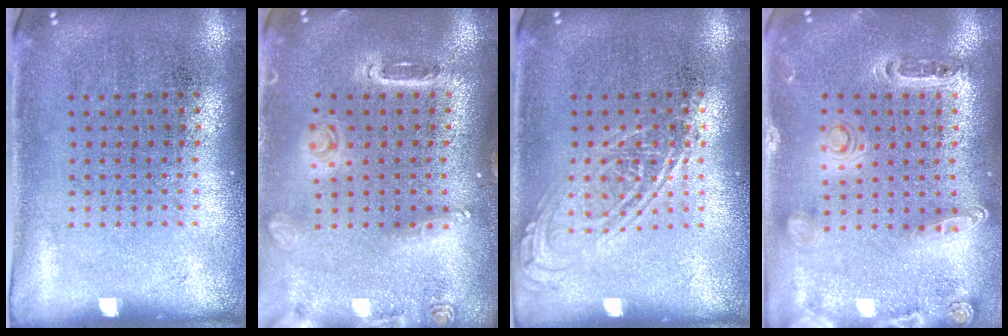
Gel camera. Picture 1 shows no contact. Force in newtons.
{"total": 1.5, "press": 1.5, "slide": 0.2}
{"total": 2.2, "press": 2.2, "slide": 0.2}
{"total": 1.4, "press": 1.4, "slide": 0.3}